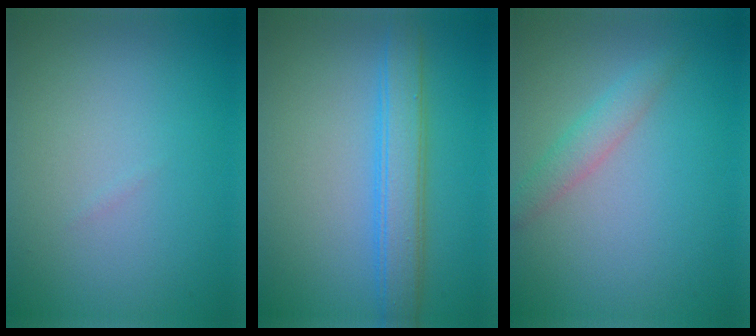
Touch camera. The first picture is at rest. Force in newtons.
{"total": 3.8, "press": 3.8, "slide": 0.1}
{"total": 2.0, "press": 2.0, "slide": 0.0}